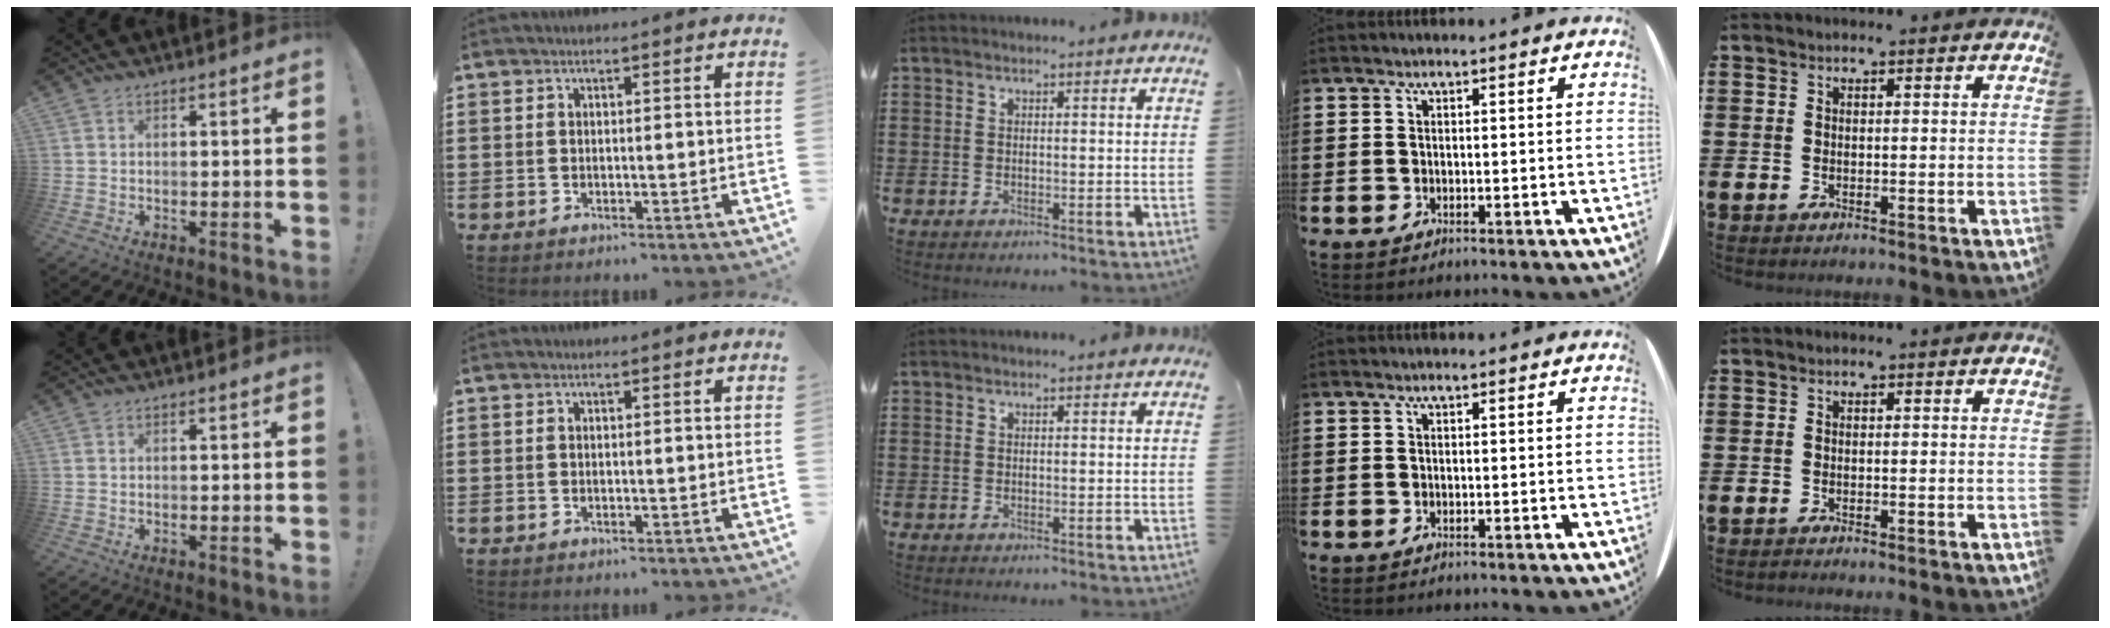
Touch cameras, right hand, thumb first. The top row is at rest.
{}